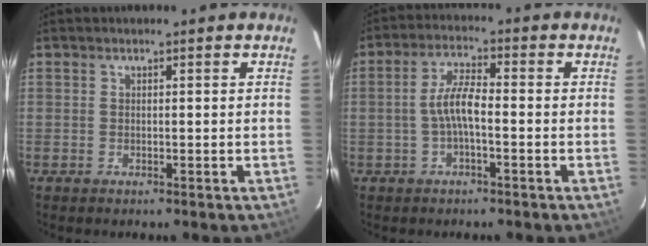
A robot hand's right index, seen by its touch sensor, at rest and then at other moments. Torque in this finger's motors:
{"motor_torque": [1.12, -0.27, 0.65, 0.16]}